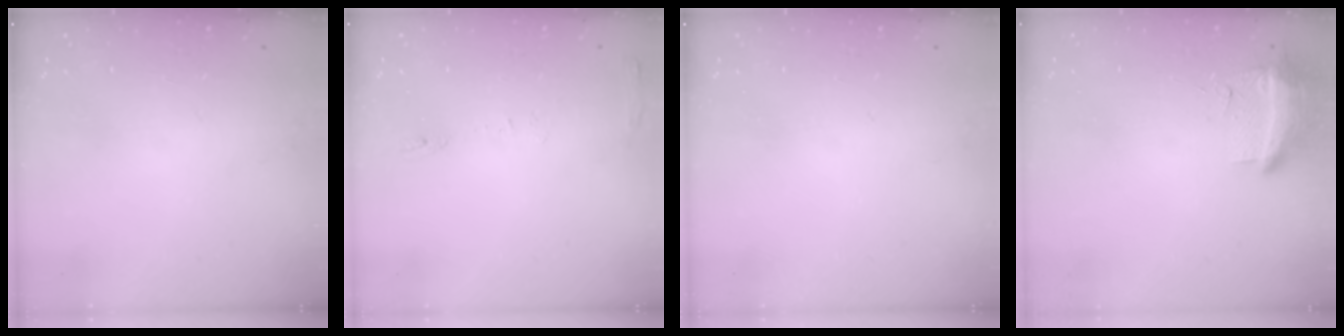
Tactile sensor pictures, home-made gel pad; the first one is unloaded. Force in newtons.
{"total": 6.0, "press": 6.0, "slide": 0.6}
{"total": 0.0}
{"total": 19.3, "press": 12.1, "slide": 15.1}